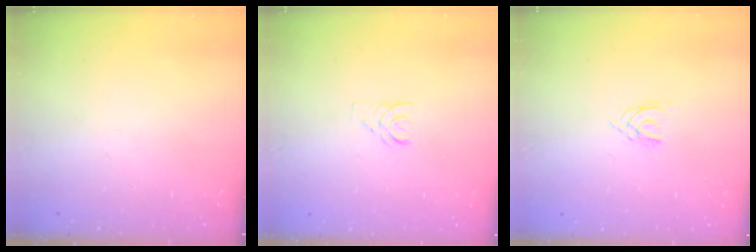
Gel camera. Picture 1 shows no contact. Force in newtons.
{"total": 1.7, "press": 1.7, "slide": 0.2}
{"total": 2.4, "press": 2.4, "slide": 0.3}